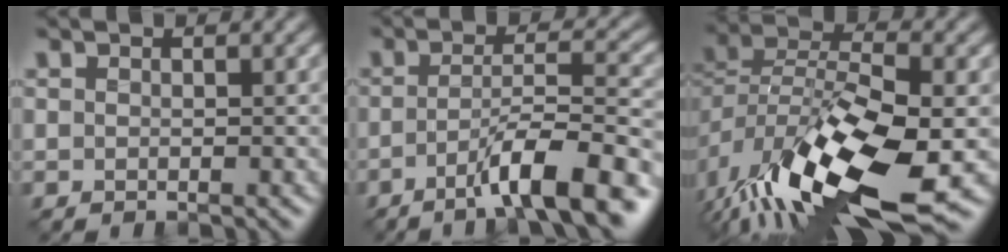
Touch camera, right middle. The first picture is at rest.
{"total": 7.8, "force": [-4.2, 1.3, 6.5], "torque": [-0.100, 0.010, -0.072]}
{"total": 13.6, "force": [-6.0, 6.1, 10.5], "torque": [-0.202, -0.025, -0.106]}